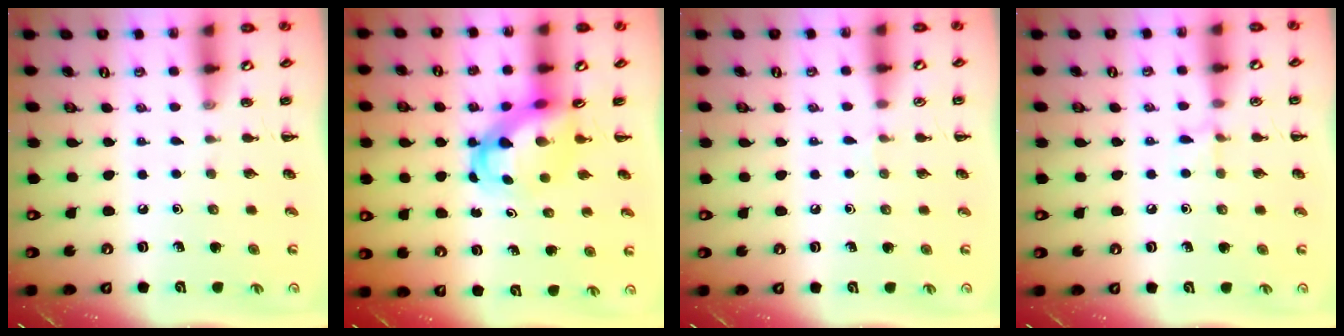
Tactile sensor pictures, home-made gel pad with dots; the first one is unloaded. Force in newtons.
{"total": 4.6, "press": 4.4, "slide": 1.1}
{"total": 2.9, "press": 2.7, "slide": 1.1}
{"total": 4.8, "press": 4.6, "slide": 1.6}